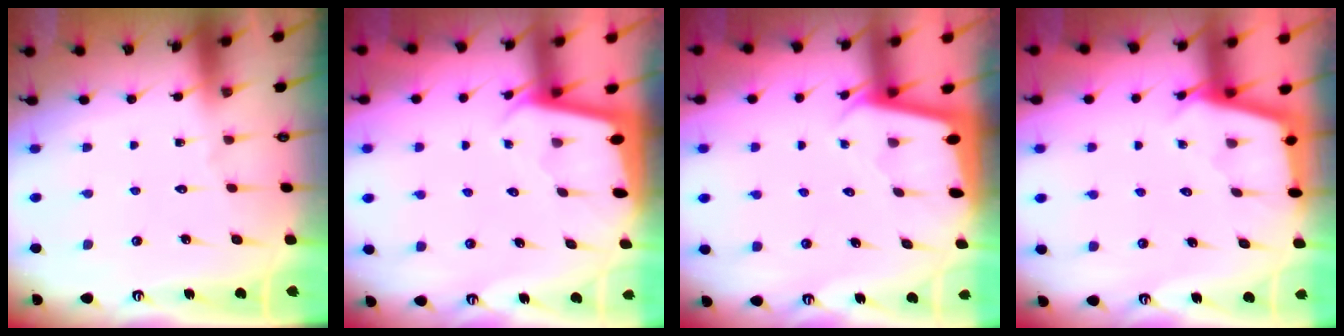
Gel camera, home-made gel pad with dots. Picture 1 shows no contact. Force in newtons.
{"total": 1.9, "press": 1.9, "slide": 0.1}
{"total": 2.0, "press": 2.0, "slide": 0.1}
{"total": 2.9, "press": 2.8, "slide": 0.4}